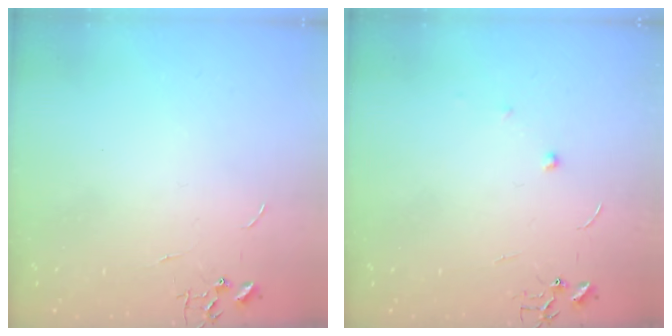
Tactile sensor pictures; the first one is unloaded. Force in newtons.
{"total": 4.8, "press": 4.8, "slide": 0.5}